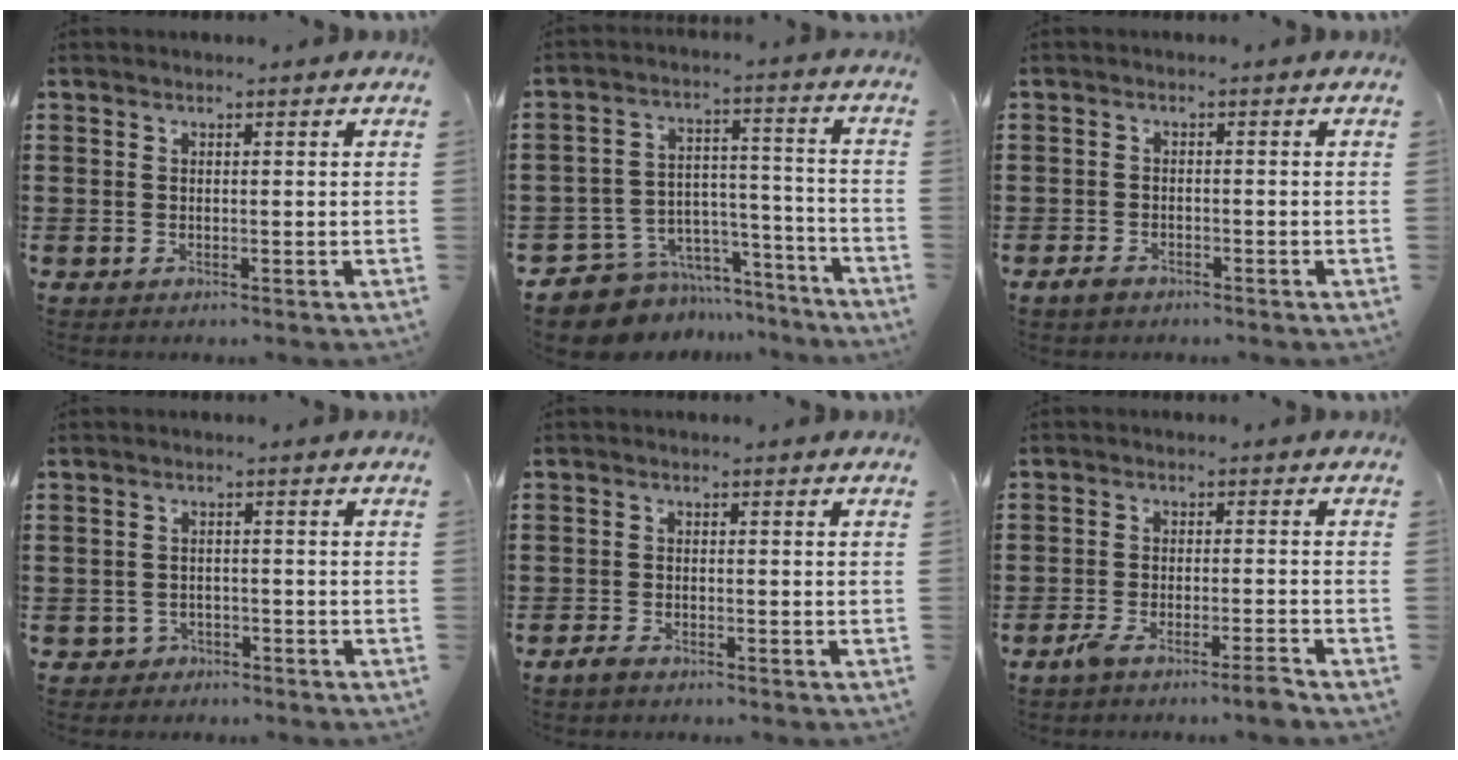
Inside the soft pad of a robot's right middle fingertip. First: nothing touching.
{"total": 8.9, "force": [-8.0, 3.8, 0.8], "torque": [-0.025, 0.020, -0.154]}
{"total": 1.9, "force": [-1.4, 0.9, 0.8], "torque": [-0.024, 0.000, -0.031]}
{"total": 1.6, "force": [-1.3, 0.9, -0.1], "torque": [-0.006, 0.001, -0.032]}
{"total": 1.7, "force": [-1.4, 0.6, 0.8], "torque": [-0.030, -0.003, -0.033]}
{"total": 3.7, "force": [-3.0, -0.1, 2.3], "torque": [-0.036, -0.001, -0.053]}